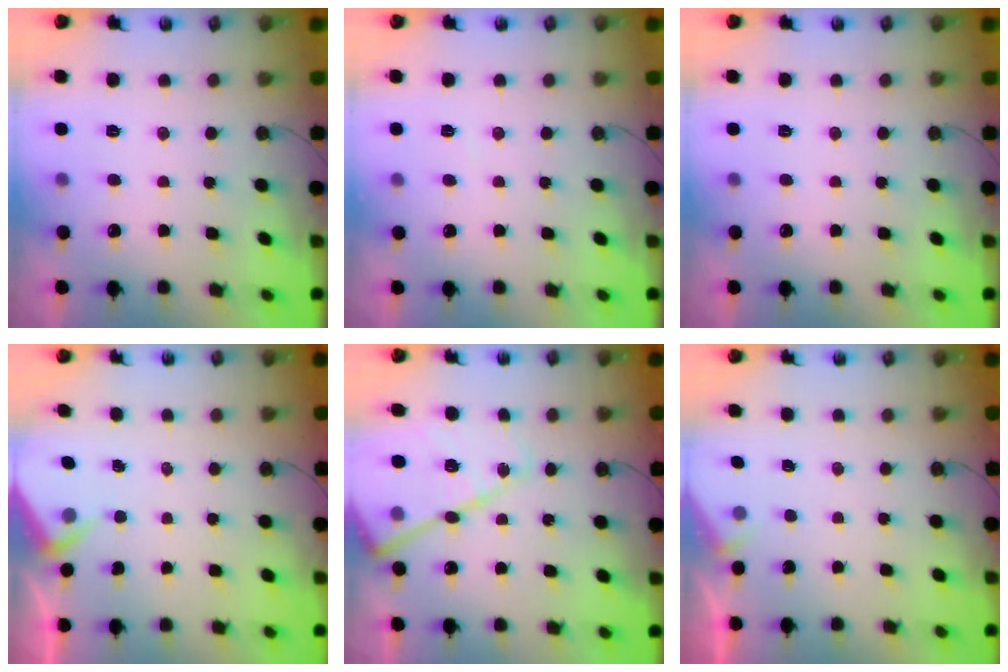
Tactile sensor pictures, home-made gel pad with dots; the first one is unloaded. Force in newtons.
{"total": 3.4, "press": 3.4, "slide": 0.5}
{"total": 0.0}
{"total": 3.2, "press": 3.2, "slide": 0.5}
{"total": 19.0, "press": 18.9, "slide": 1.7}
{"total": 2.5, "press": 2.5, "slide": 0.4}